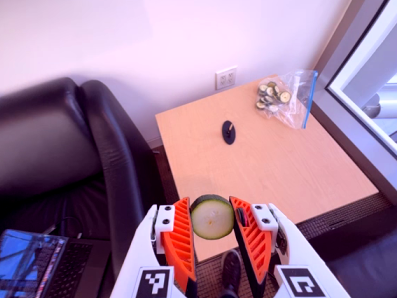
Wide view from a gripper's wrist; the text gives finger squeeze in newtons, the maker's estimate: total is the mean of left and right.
{"total": 8.6, "left": 8.3, "right": 8.9}